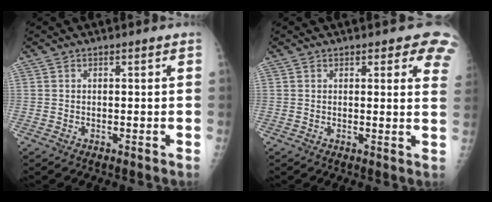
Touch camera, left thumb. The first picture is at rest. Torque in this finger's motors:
{"motor_torque": [0.11, 0.21, 0.18, -0.03, 0.04]}